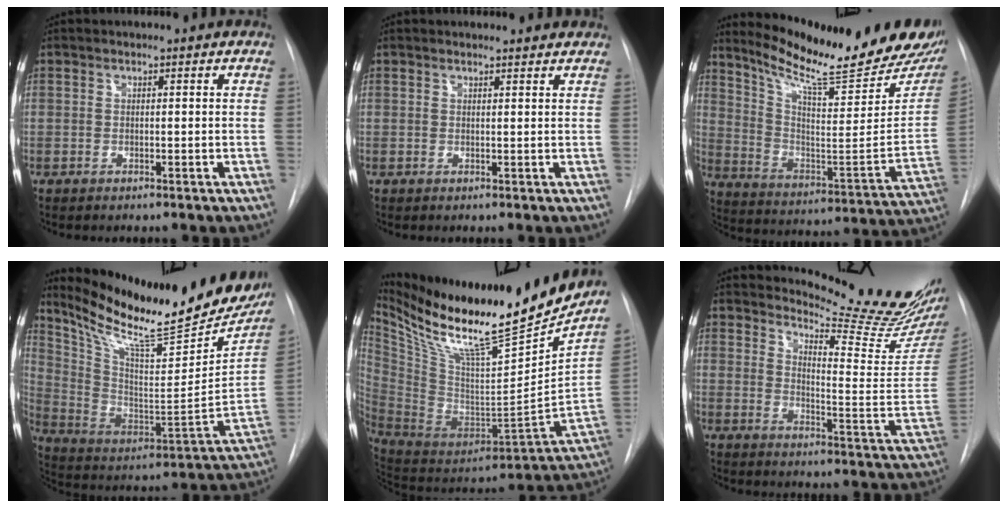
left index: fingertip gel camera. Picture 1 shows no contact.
{"total": 3.5, "force": [3.5, 0.6, 0.4], "torque": [-0.007, 0.002, 0.031]}
{"total": 24.5, "force": [20.5, 2.7, 13.2], "torque": [-0.212, -0.078, 0.291]}
{"total": 29.0, "force": [23.9, 5.7, 15.4], "torque": [-0.255, -0.059, 0.347]}
{"total": 28.1, "force": [23.1, 2.9, 15.9], "torque": [-0.277, -0.064, 0.372]}
{"total": 17.9, "force": [17.1, -1.5, 5.0], "torque": [-0.085, -0.150, 0.215]}